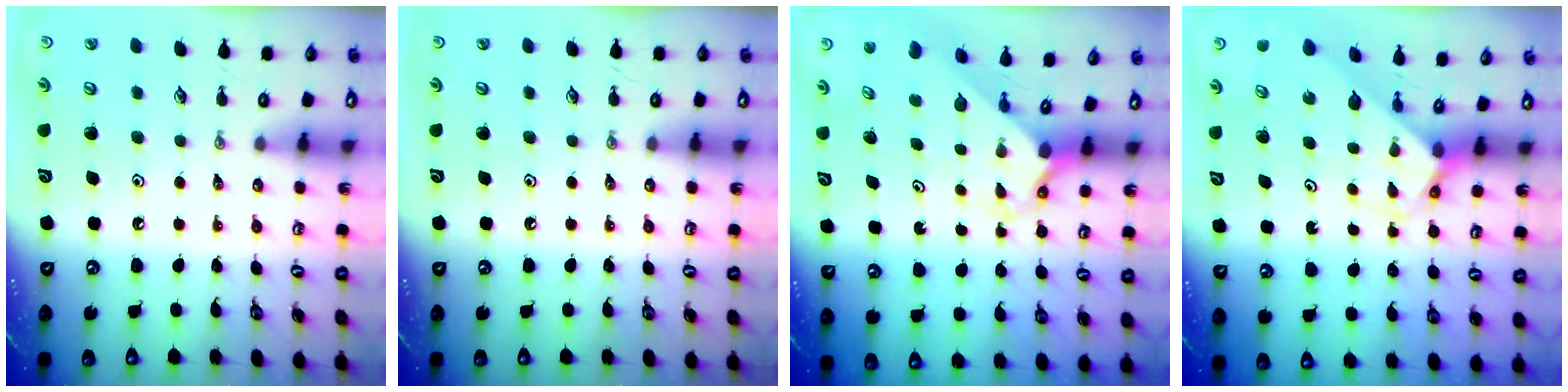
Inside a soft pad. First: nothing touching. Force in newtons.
{"total": 0.0}
{"total": 2.2, "press": 2.2, "slide": 0.2}
{"total": 2.8, "press": 2.8, "slide": 0.2}